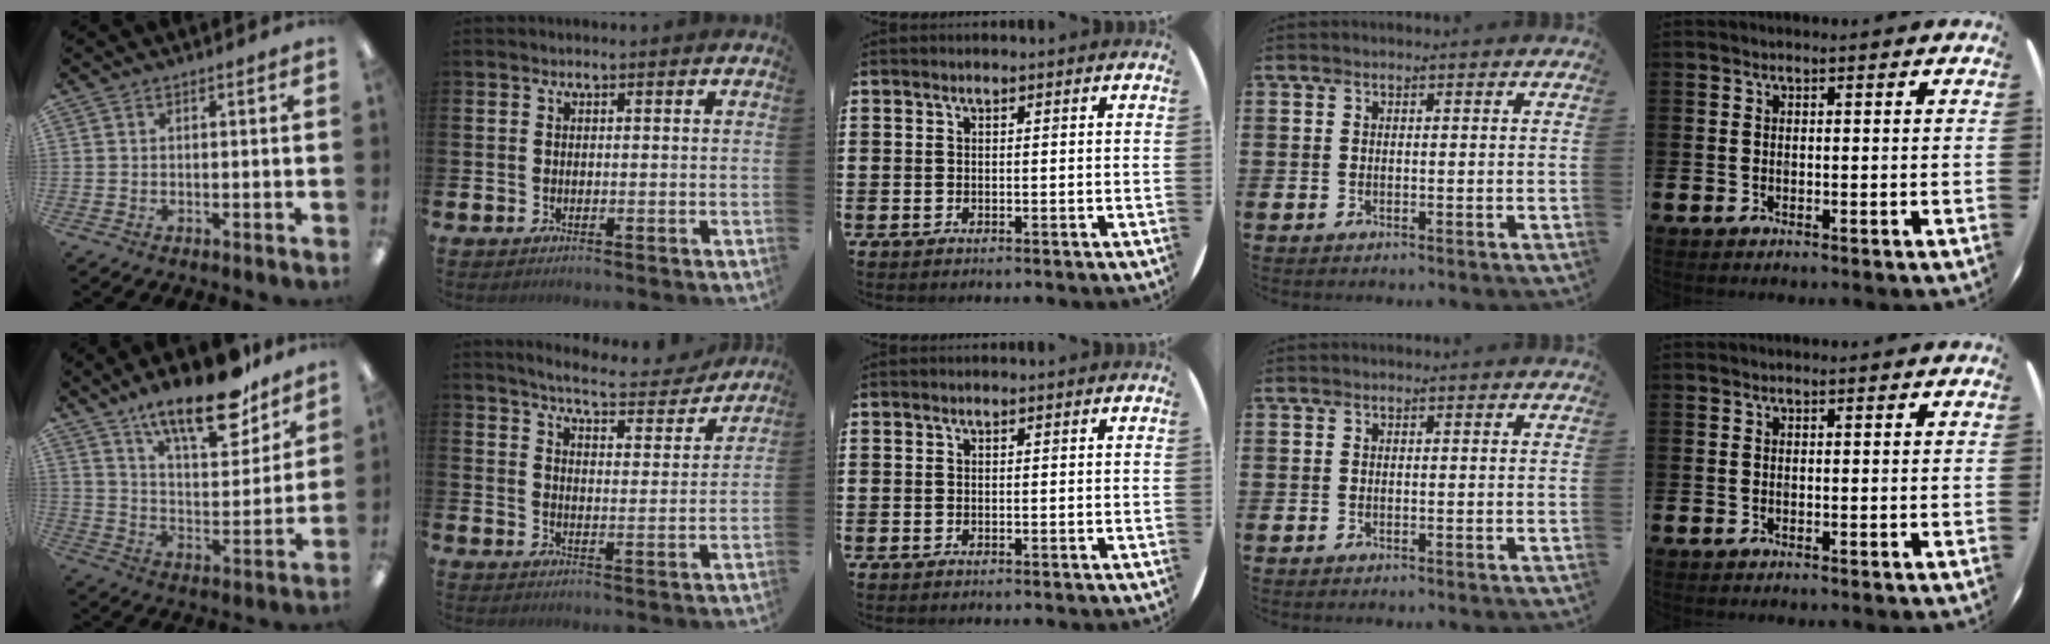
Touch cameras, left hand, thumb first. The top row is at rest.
{"thumb": {"total": 19.6, "force": [14.3, 6.7, 11.6], "torque": [-0.176, -0.085, 0.236]}, "index": {"total": 6.0, "force": [5.8, 0.5, 1.6], "torque": [-0.044, -0.042, 0.095]}}